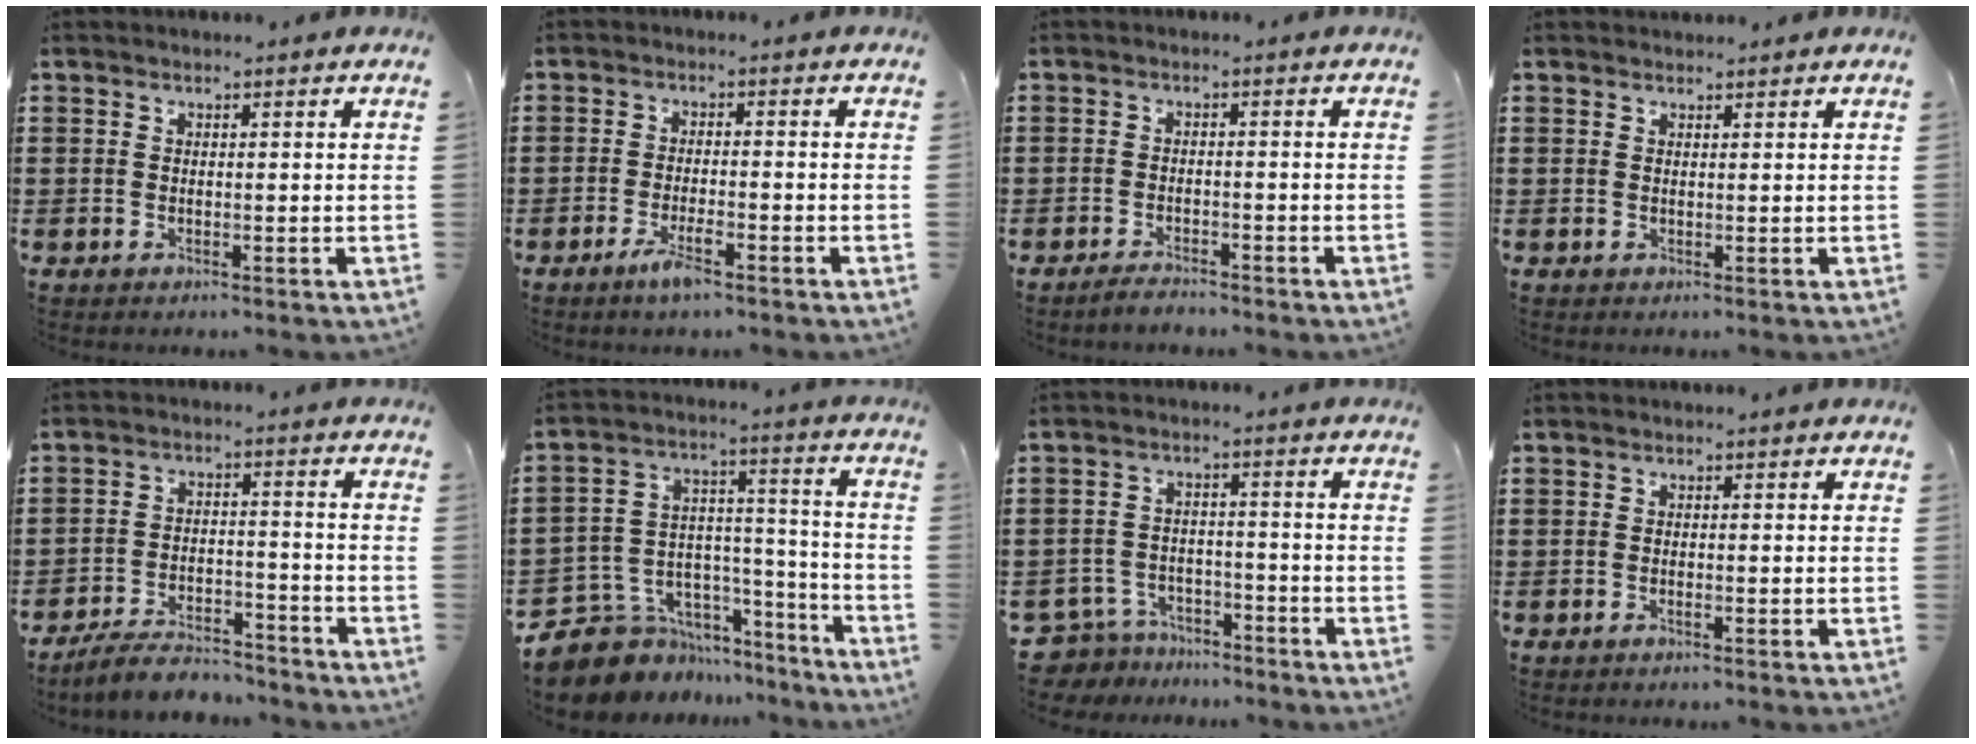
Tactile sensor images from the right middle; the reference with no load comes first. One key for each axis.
{"total": 3.7, "fx": -2.3, "fy": 0.7, "fz": 2.8, "tx": -0.058, "ty": -0.002, "tz": -0.045}
{"total": 2.1, "fx": -2.1, "fy": 0.3, "fz": 0.4, "tx": -0.011, "ty": 0.001, "tz": -0.041}
{"total": 0.8, "fx": 0.8, "fy": 0.1, "fz": 0.0, "tx": -0.002, "ty": 0.000, "tz": 0.015}
{"total": 6.2, "fx": -5.9, "fy": 1.3, "fz": 1.7, "tx": -0.030, "ty": 0.012, "tz": -0.112}
{"total": 8.6, "fx": -6.6, "fy": 5.4, "fz": 1.1, "tx": -0.052, "ty": 0.005, "tz": -0.124}
{"total": 5.3, "fx": -5.1, "fy": 1.3, "fz": 0.3, "tx": -0.031, "ty": 0.006, "tz": -0.113}
{"total": 0.6, "fx": -0.4, "fy": 0.0, "fz": 0.5, "tx": -0.011, "ty": -0.002, "tz": -0.007}